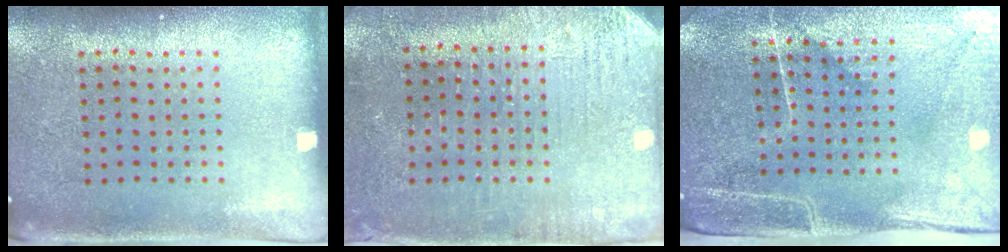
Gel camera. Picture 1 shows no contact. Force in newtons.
{"total": 3.0, "press": 2.8, "slide": 1.2}
{"total": 4.5, "press": 3.8, "slide": 2.4}